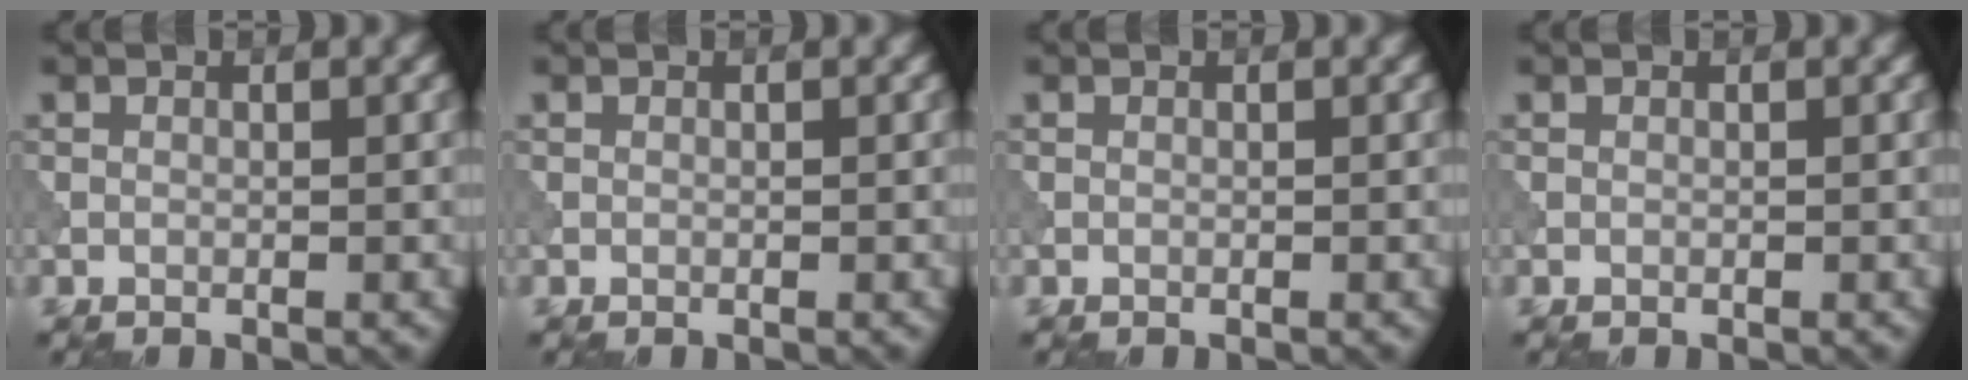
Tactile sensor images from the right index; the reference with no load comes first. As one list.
[{"total": 0.0}, {"total": 0.0}, {"total": 0.0}]